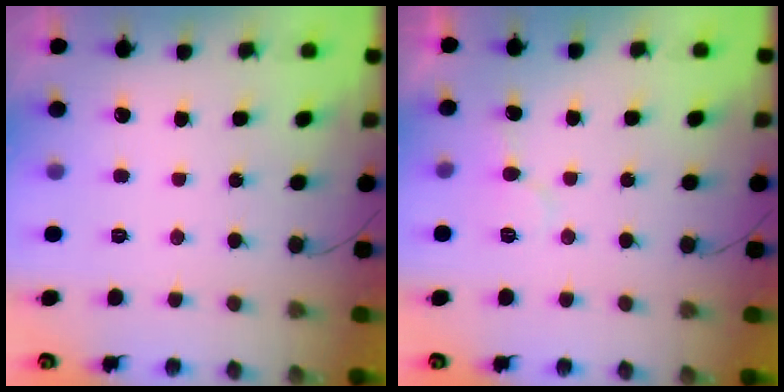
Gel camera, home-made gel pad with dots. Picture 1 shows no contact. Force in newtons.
{"total": 5.5, "press": 5.5, "slide": 0.5}